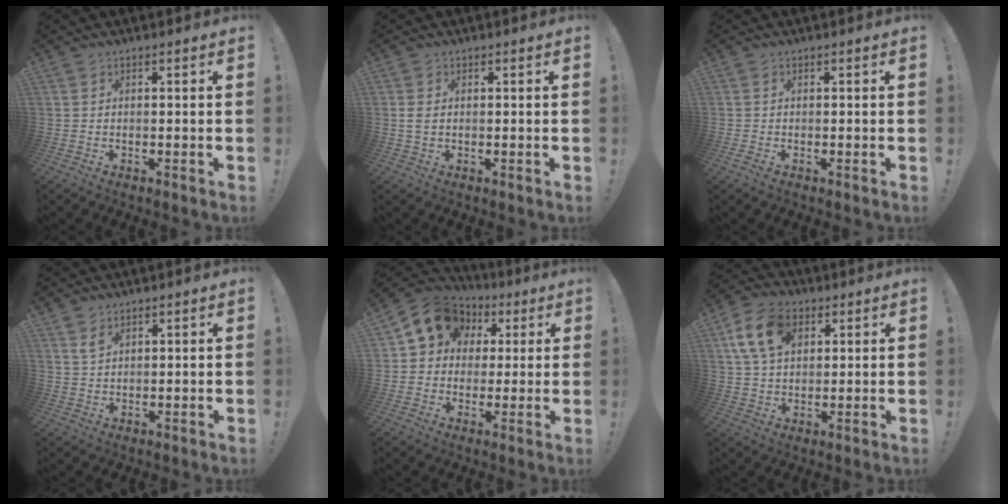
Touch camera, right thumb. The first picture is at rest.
{"total": 2.1, "force": [0.2, 1.3, 1.6], "torque": [-0.032, 0.000, 0.002]}
{"total": 1.0, "force": [-0.6, 0.4, 0.6], "torque": [-0.016, 0.002, -0.009]}
{"total": 3.2, "force": [2.3, 1.6, 1.5], "torque": [-0.017, -0.015, 0.042]}
{"total": 12.8, "force": [4.8, 10.5, 5.6], "torque": [-0.081, -0.013, 0.093]}
{"total": 13.3, "force": [5.2, 8.9, 8.4], "torque": [-0.143, -0.002, 0.101]}